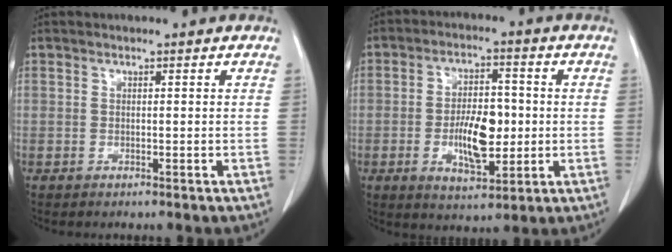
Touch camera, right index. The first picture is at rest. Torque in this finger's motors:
{"motor_torque": [0.26, 0.11, 0.17, 0.12]}